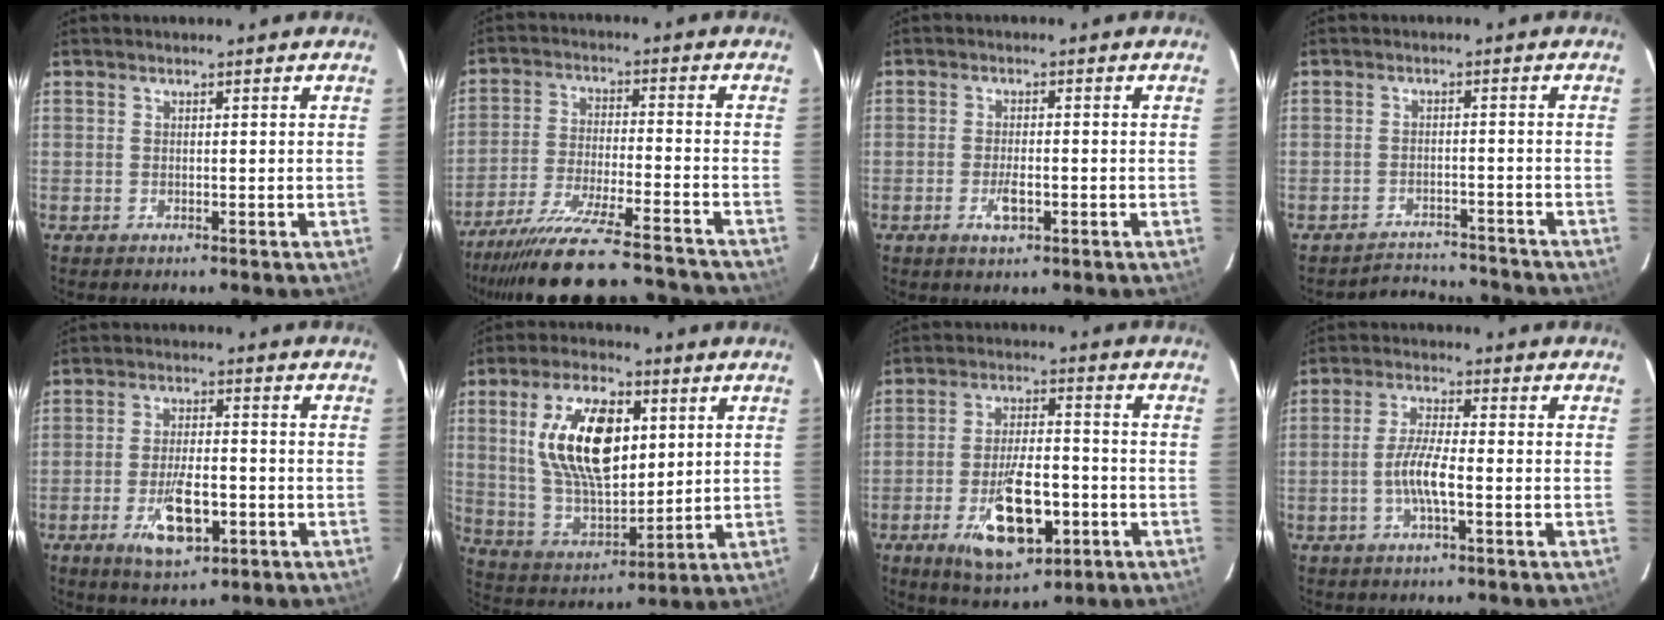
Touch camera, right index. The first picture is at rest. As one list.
[{"total": 24.5, "force": [-22.4, 1.9, 9.9], "torque": [-0.187, -0.057, -0.340]}, {"total": 3.9, "force": [-1.5, 1.5, 3.2], "torque": [-0.063, -0.004, -0.024]}, {"total": 7.7, "force": [-7.4, 2.2, 0.4], "torque": [-0.019, 0.020, -0.100]}, {"total": 9.6, "force": [-3.8, 3.6, 8.0], "torque": [-0.156, -0.010, -0.060]}, {"total": 18.6, "force": [5.1, 9.2, 15.3], "torque": [-0.291, 0.011, 0.107]}, {"total": 14.5, "force": [-5.5, 6.0, 12.0], "torque": [-0.223, -0.006, -0.080]}, {"total": 6.0, "force": [-1.8, 0.9, 5.6], "torque": [-0.115, 0.002, -0.036]}]